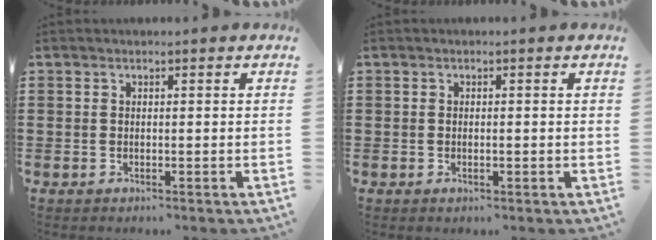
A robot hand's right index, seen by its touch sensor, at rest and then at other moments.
{"total": 0.8, "force": [-0.1, 0.2, 0.7], "torque": [-0.014, 0.000, -0.001]}